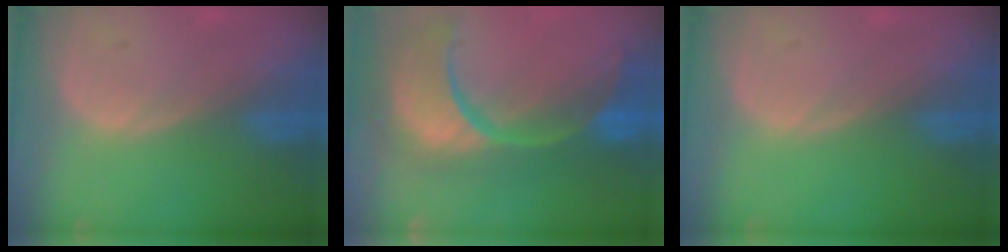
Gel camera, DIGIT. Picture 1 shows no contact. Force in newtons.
{"total": 14.3, "press": 11.4, "slide": 8.7}
{"total": 0.0}